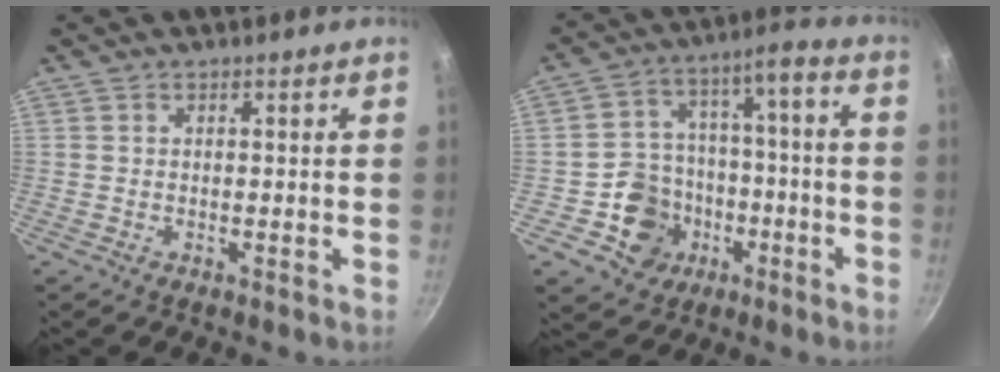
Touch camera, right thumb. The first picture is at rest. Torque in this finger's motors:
{"motor_torque": [0.24, 0.04, 0.68, 0.07, 0.04]}